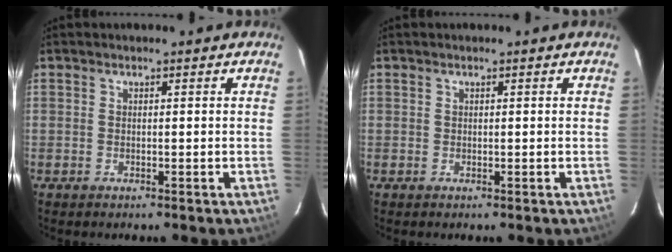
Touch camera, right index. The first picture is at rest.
{"total": 0.0}